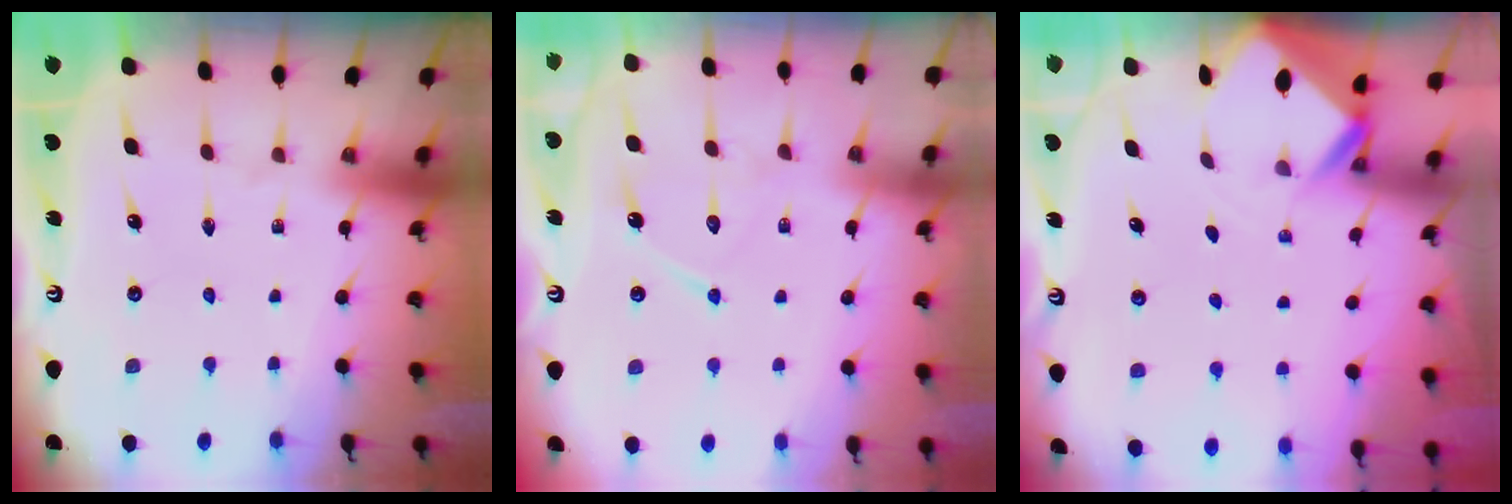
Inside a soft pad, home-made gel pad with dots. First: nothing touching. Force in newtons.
{"total": 9.8, "press": 9.7, "slide": 0.9}
{"total": 2.7, "press": 2.7, "slide": 0.2}